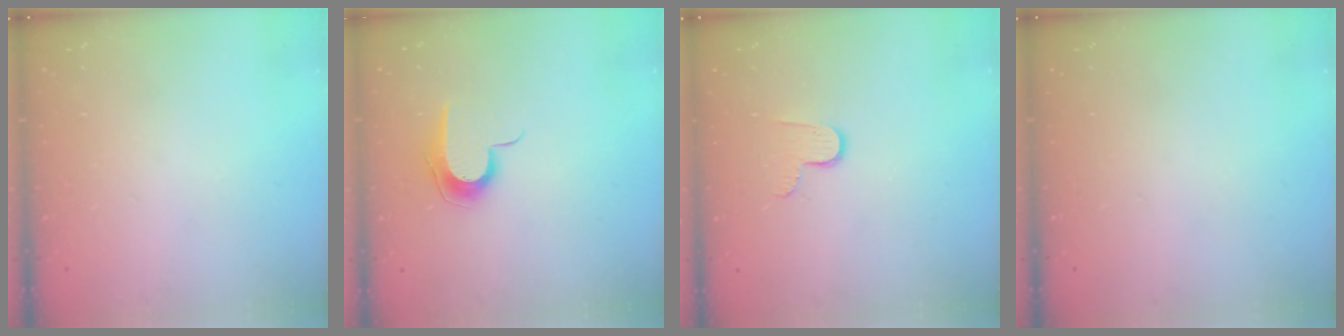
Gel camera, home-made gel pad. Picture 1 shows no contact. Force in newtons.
{"total": 8.9, "press": 8.9, "slide": 0.9}
{"total": 6.5, "press": 6.4, "slide": 0.6}
{"total": 0.0}